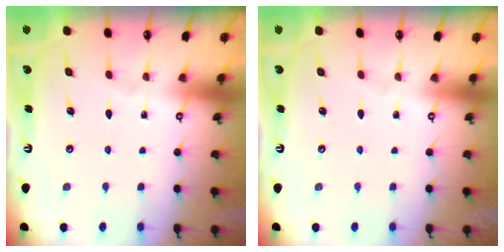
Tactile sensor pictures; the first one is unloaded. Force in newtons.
{"total": 0.0}